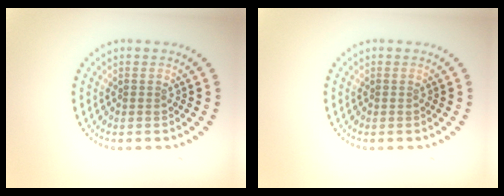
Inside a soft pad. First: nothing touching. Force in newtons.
{"total": 0.0}